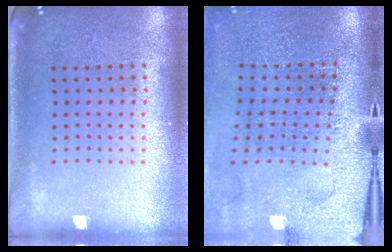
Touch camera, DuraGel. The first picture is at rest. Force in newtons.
{"total": 3.1, "press": 2.9, "slide": 1.3}